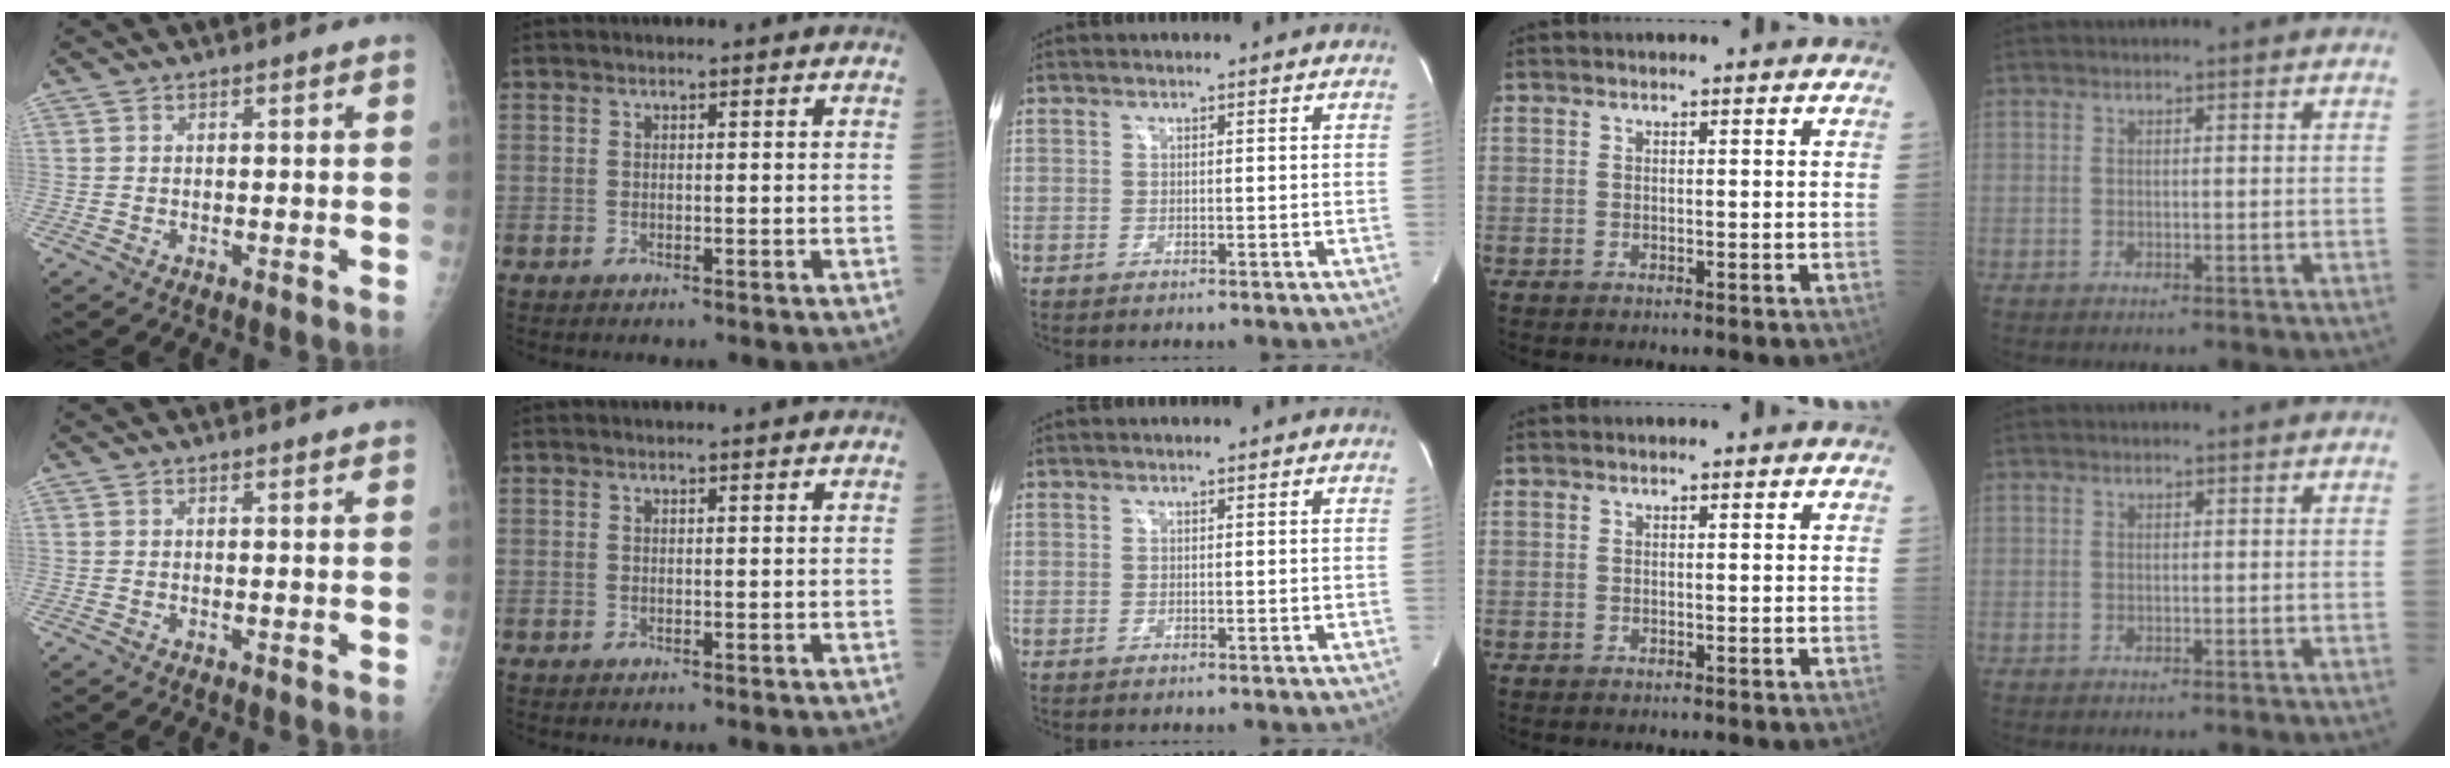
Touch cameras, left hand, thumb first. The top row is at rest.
{"thumb": {"total": 1.4, "force": [1.4, 0.0, 0.3], "torque": [-0.002, -0.006, 0.016]}, "index": {"total": 2.1, "force": [1.9, -0.1, 0.7], "torque": [-0.008, 0.013, 0.026]}}